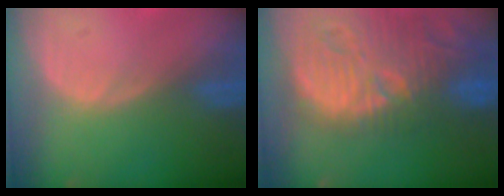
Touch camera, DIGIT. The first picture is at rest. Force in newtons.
{"total": 14.6, "press": 13.0, "slide": 6.6}